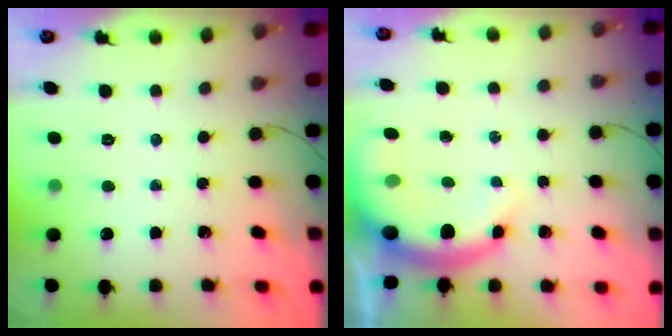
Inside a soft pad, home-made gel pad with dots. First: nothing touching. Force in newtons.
{"total": 11.7, "press": 11.5, "slide": 2.3}